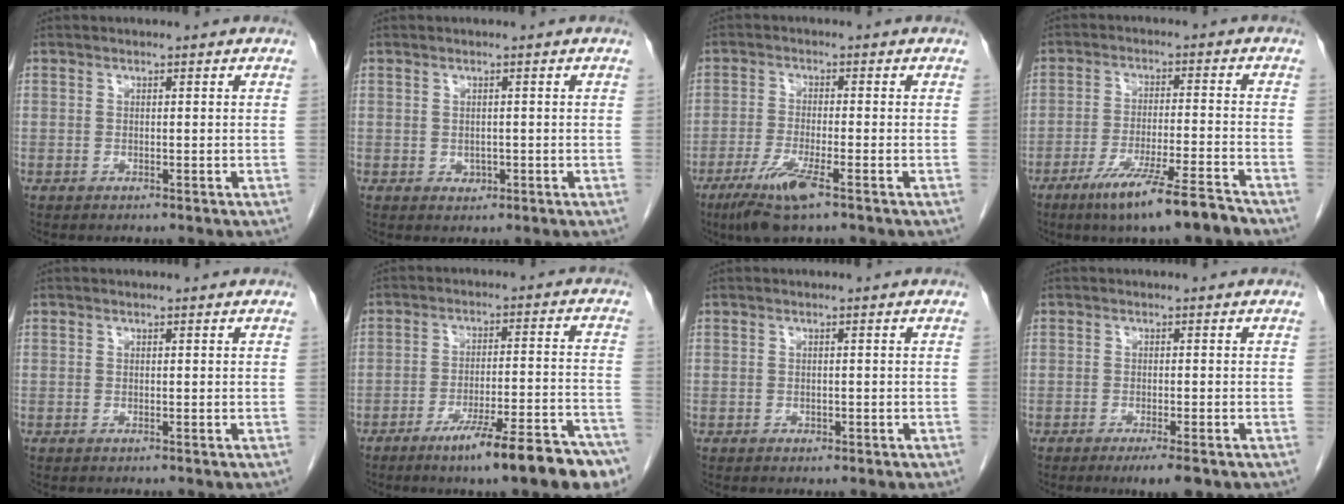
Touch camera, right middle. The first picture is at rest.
{"total": 1.0, "force": [-0.2, 0.9, 0.5], "torque": [-0.011, 0.000, 0.000]}
{"total": 7.6, "force": [-4.5, 0.6, 6.1], "torque": [-0.127, -0.019, -0.082]}
{"total": 10.2, "force": [-7.3, 0.0, 7.1], "torque": [-0.122, -0.025, -0.127]}
{"total": 0.0}
{"total": 14.2, "force": [-9.9, 1.1, 10.1], "torque": [-0.111, 0.013, -0.148]}
{"total": 0.6, "force": [-0.4, 0.4, 0.3], "torque": [-0.008, 0.000, -0.003]}
{"total": 3.8, "force": [-2.5, 0.5, 2.8], "torque": [-0.038, -0.009, -0.035]}